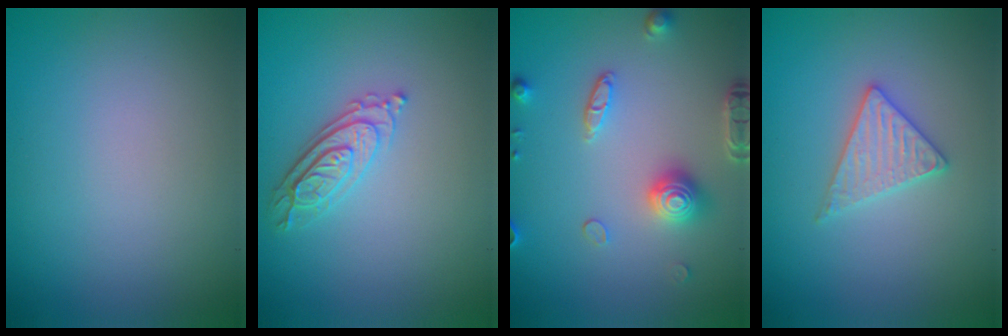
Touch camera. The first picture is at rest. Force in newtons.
{"total": 2.9, "press": 2.7, "slide": 1.0}
{"total": 3.7, "press": 3.3, "slide": 1.6}
{"total": 2.6, "press": 2.6, "slide": 0.3}